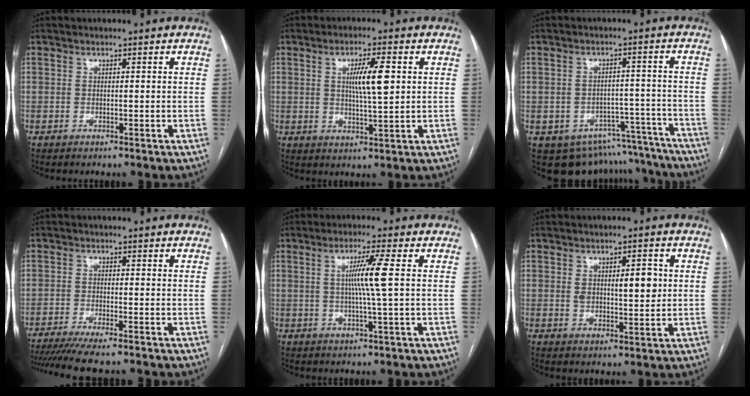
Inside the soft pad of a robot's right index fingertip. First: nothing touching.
{"total": 6.6, "force": [1.4, 0.7, 6.4], "torque": [-0.112, 0.002, 0.025]}
{"total": 14.2, "force": [-12.0, 7.2, 2.6], "torque": [-0.024, 0.041, -0.140]}
{"total": 10.8, "force": [-9.2, 0.5, 5.8], "torque": [-0.077, -0.019, -0.140]}
{"total": 6.0, "force": [0.8, -1.2, 5.8], "torque": [-0.106, 0.000, 0.016]}
{"total": 6.1, "force": [1.2, 2.3, 5.5], "torque": [-0.082, 0.006, 0.025]}